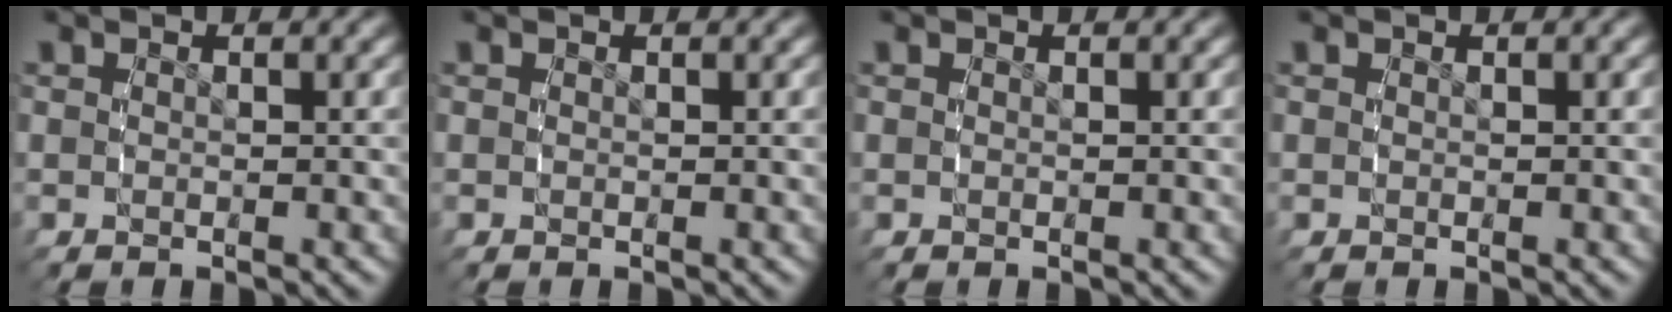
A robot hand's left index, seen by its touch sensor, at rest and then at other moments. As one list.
[{"total": 0.0}, {"total": 0.0}, {"total": 0.0}]